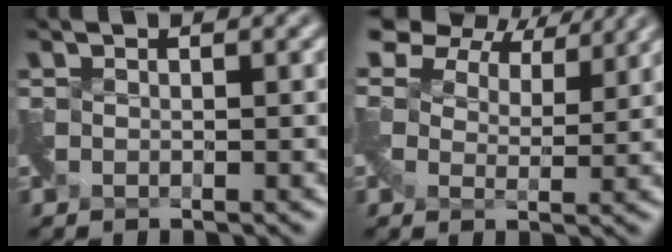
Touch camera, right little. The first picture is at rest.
{"total": 7.0, "force": [5.5, 3.3, 2.9], "torque": [-0.068, 0.023, 0.084]}